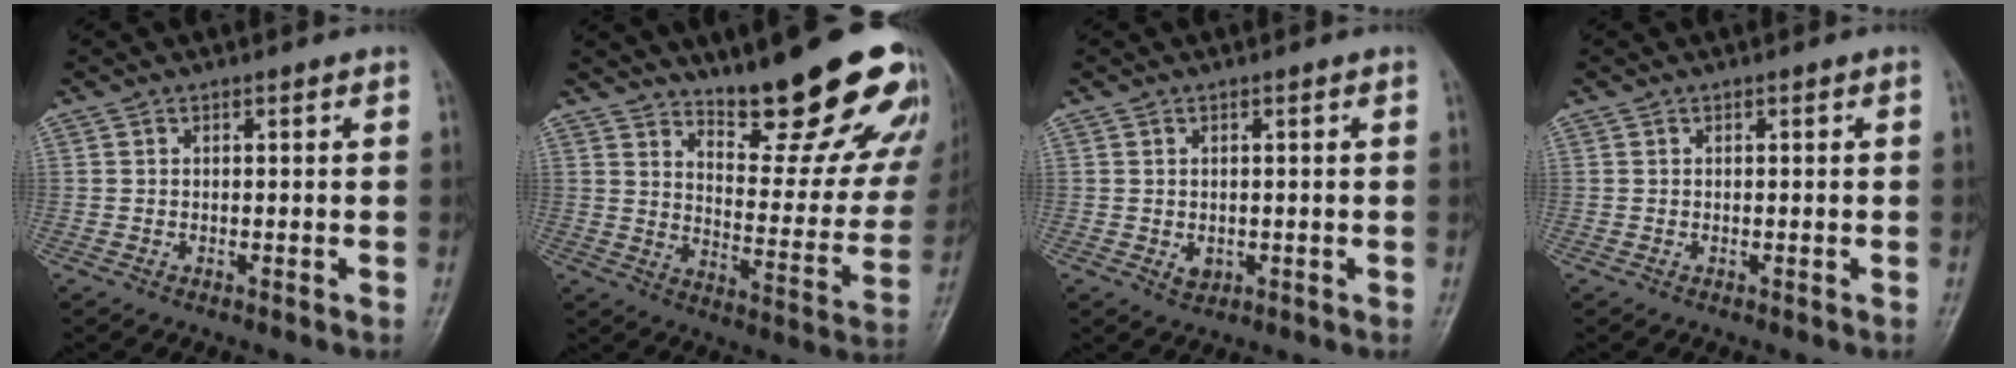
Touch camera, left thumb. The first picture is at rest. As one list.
[{"total": 22.5, "force": [16.8, 6.3, 13.6], "torque": [-0.138, -0.113, 0.230]}, {"total": 1.8, "force": [-0.1, 1.4, 1.1], "torque": [-0.013, -0.003, 0.005]}, {"total": 0.0}]